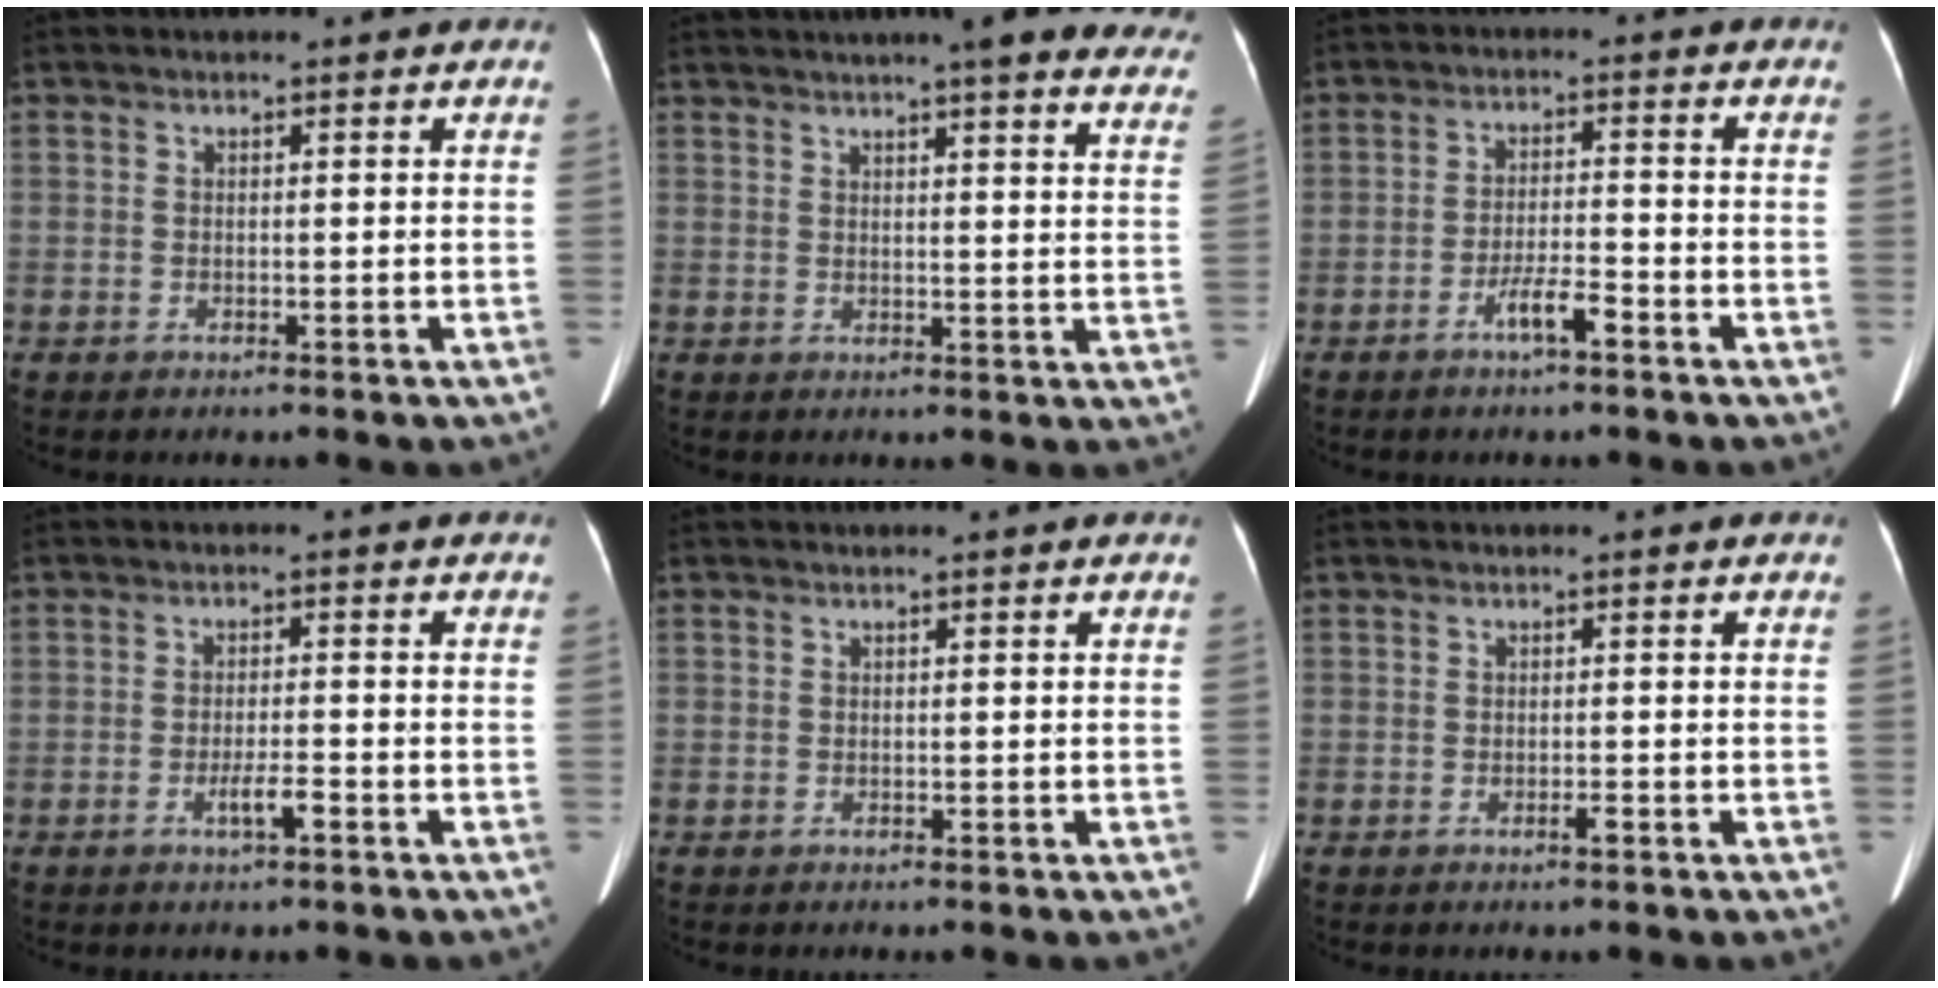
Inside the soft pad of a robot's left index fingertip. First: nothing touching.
{"total": 20.1, "force": [17.3, 2.1, 9.9], "torque": [-0.115, -0.009, 0.190]}
{"total": 4.1, "force": [-2.6, 0.4, 3.1], "torque": [-0.057, 0.000, -0.052]}
{"total": 2.7, "force": [-1.5, 0.1, 2.3], "torque": [-0.041, -0.001, -0.029]}
{"total": 0.0}
{"total": 0.8, "force": [-0.5, 0.0, 0.6], "torque": [-0.009, 0.000, -0.009]}